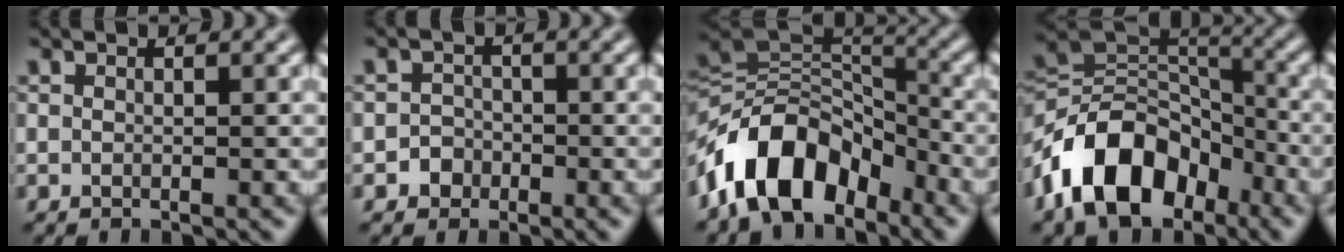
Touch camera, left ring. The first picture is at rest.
{"total": 1.7, "force": [-0.8, 1.5, 0.2], "torque": [0.014, 0.004, -0.019]}
{"total": 10.0, "force": [-5.7, 5.7, 6.0], "torque": [-0.087, 0.015, -0.114]}
{"total": 11.0, "force": [-6.1, 6.7, 6.4], "torque": [-0.103, 0.010, -0.123]}